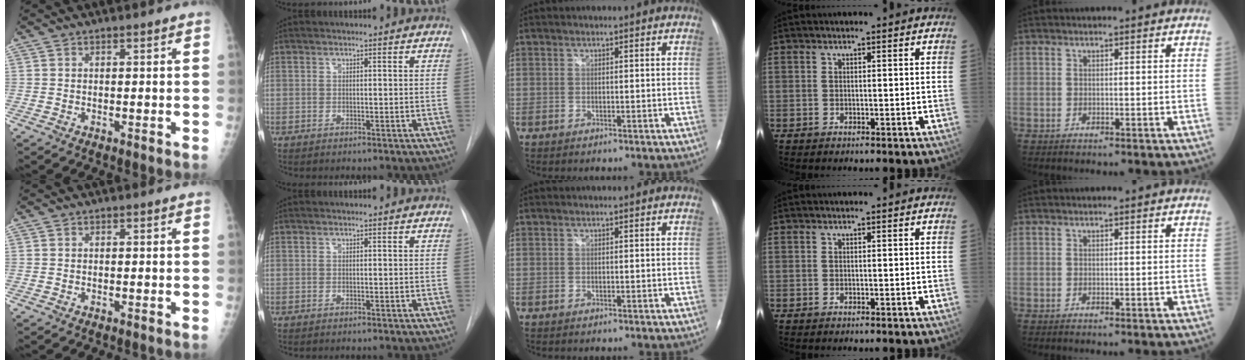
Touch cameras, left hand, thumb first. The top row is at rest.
{}